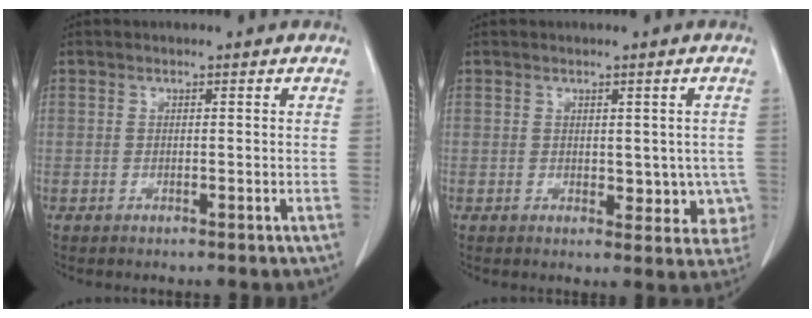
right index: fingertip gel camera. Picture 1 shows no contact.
{"total": 5.2, "force": [-0.1, 3.3, 4.0], "torque": [-0.022, 0.002, 0.005]}